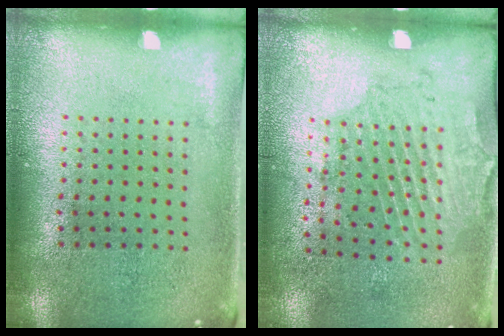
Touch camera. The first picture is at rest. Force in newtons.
{"total": 1.8, "press": 1.2, "slide": 1.4}